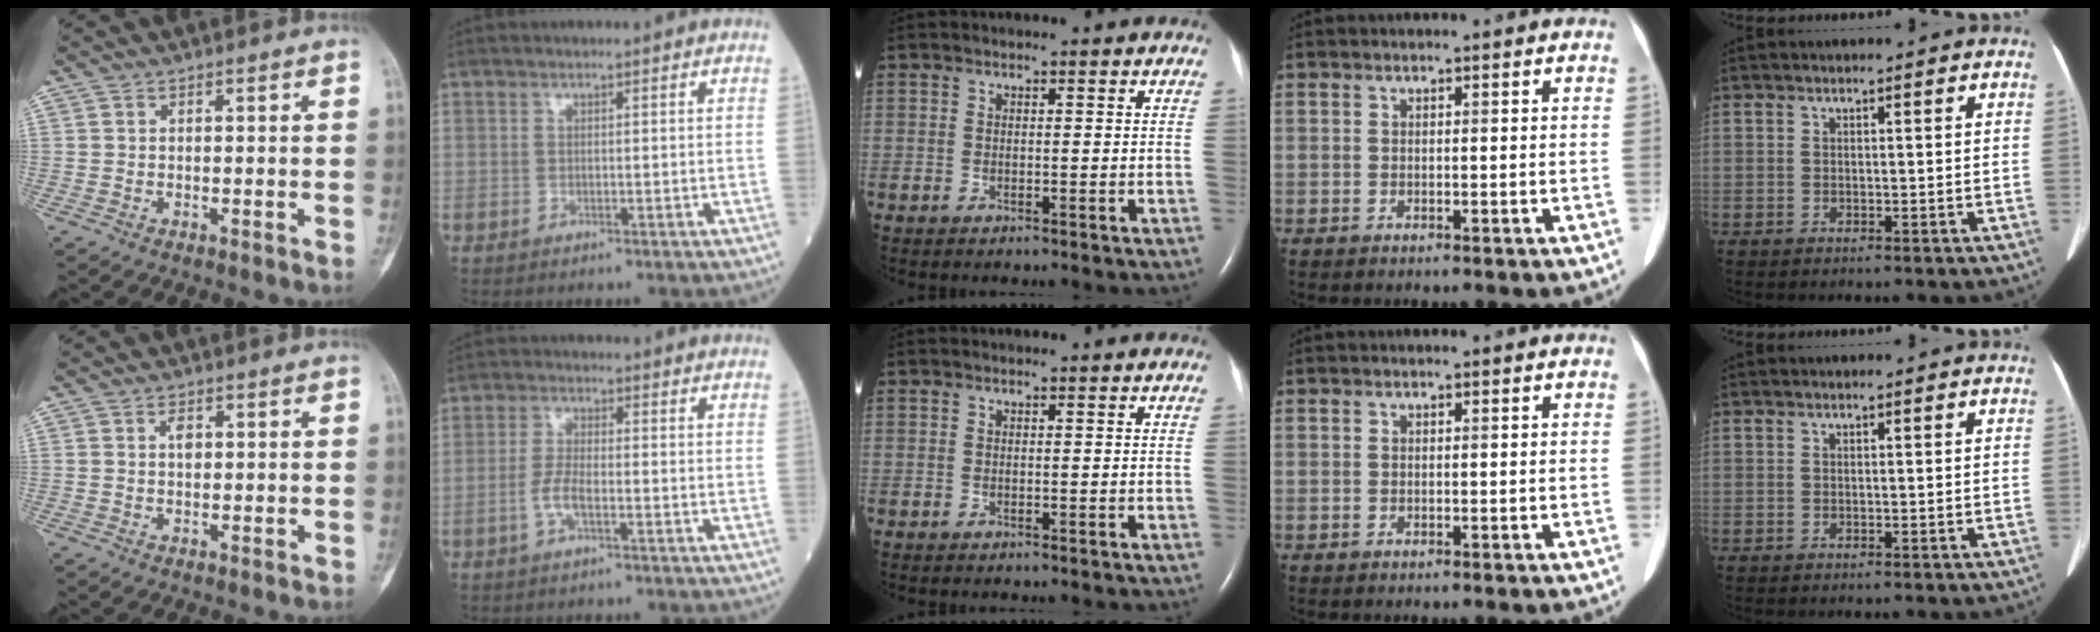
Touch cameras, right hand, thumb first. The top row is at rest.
{"thumb": {"total": 2.3, "force": [0.6, 1.5, 1.6], "torque": [-0.018, 0.002, 0.008]}, "index": {"total": 3.7, "force": [-1.5, 0.9, 3.3], "torque": [-0.072, 0.001, -0.031]}}